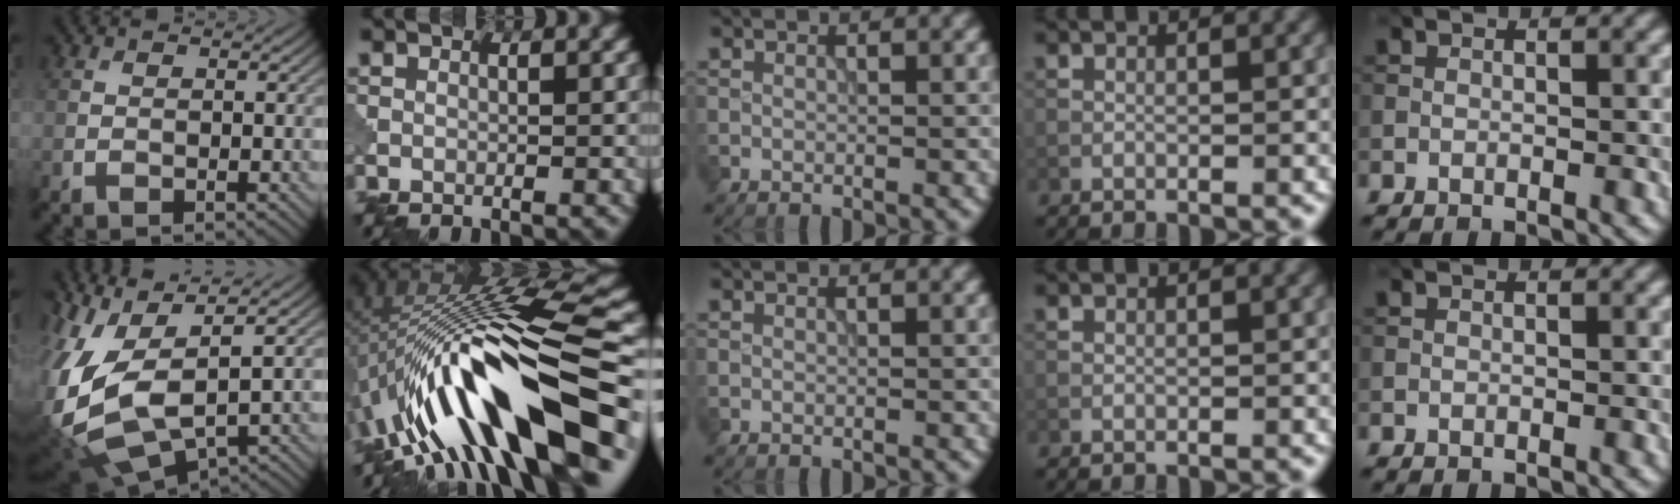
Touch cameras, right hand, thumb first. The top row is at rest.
{"thumb": {"total": 16.1, "force": [-1.5, 7.2, 14.4], "torque": [-0.369, -0.028, -0.006]}, "index": {"total": 15.3, "force": [-4.3, 4.4, 14.0], "torque": [-0.235, 0.034, -0.067]}}